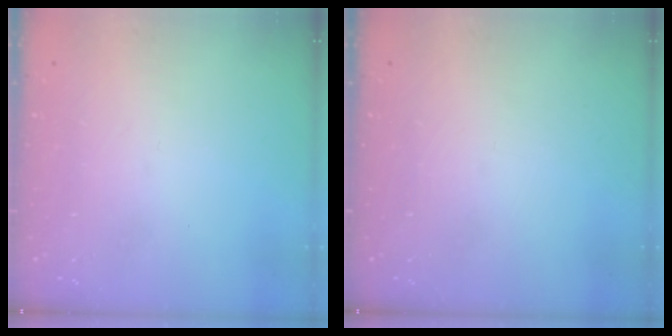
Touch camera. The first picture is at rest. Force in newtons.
{"total": 0.0}